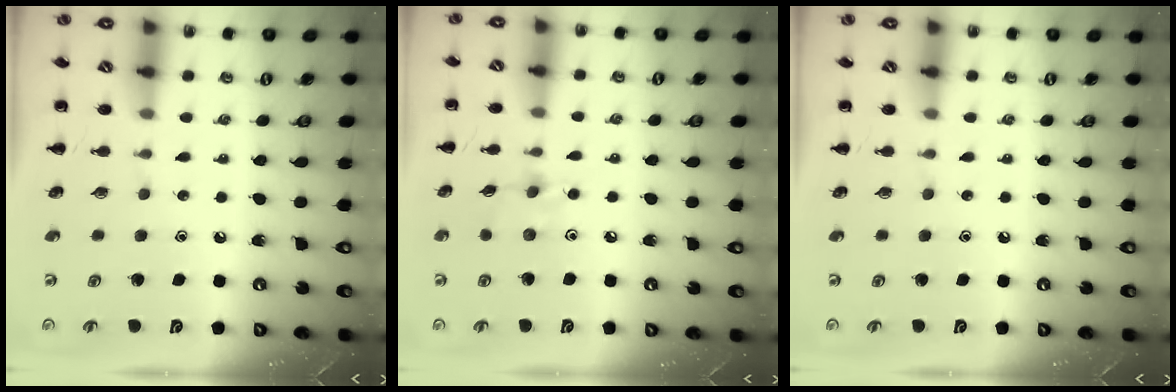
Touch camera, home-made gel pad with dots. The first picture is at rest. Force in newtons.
{"total": 4.7, "press": 4.6, "slide": 1.2}
{"total": 0.0}